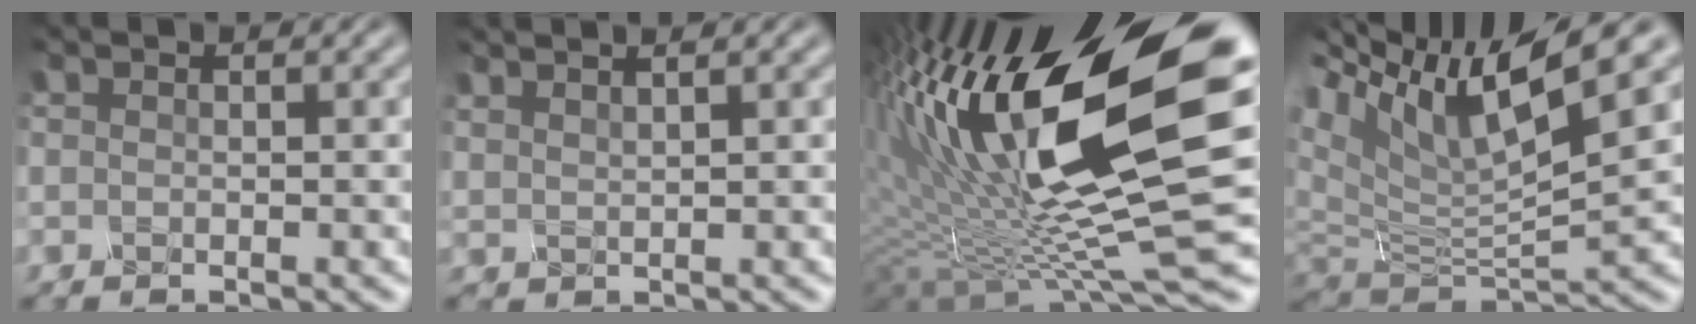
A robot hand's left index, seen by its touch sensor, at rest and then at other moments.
{"total": 2.2, "force": [1.8, 0.7, 1.0], "torque": [0.009, 0.014, 0.009]}
{"total": 17.9, "force": [3.0, 5.9, 16.7], "torque": [-0.292, 0.008, 0.048]}
{"total": 11.5, "force": [5.1, 4.1, 9.5], "torque": [-0.198, 0.011, 0.097]}